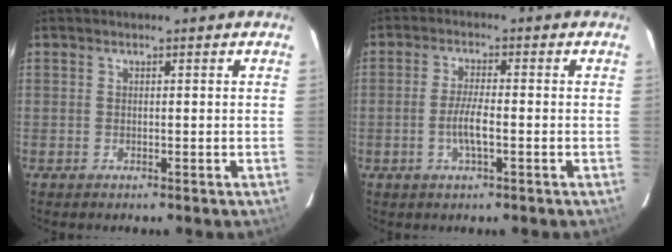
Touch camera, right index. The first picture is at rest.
{"total": 4.5, "force": [-1.3, 0.7, 4.2], "torque": [-0.084, 0.000, -0.024]}